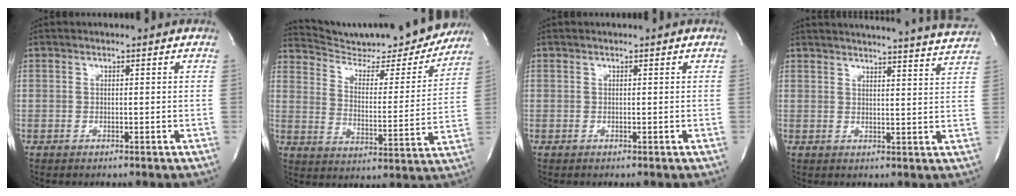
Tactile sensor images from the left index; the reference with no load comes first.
{"total": 21.3, "force": [20.2, 2.7, 6.2], "torque": [-0.092, -0.040, 0.279]}
{"total": 0.0}
{"total": 20.5, "force": [19.8, -0.2, 5.4], "torque": [-0.080, -0.050, 0.234]}